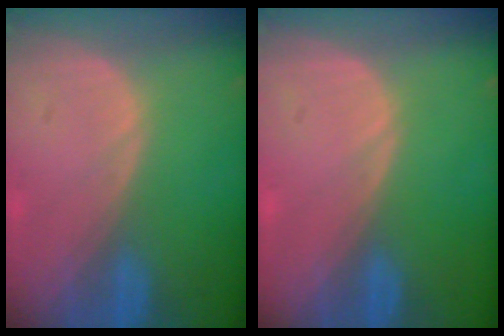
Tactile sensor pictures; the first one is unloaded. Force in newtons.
{"total": 0.0}